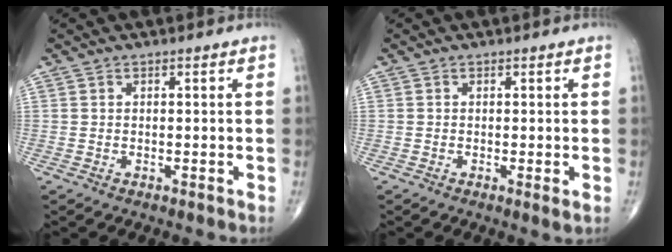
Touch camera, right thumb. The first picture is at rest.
{"total": 1.3, "force": [-0.1, 0.1, 1.3], "torque": [-0.025, -0.006, -0.004]}